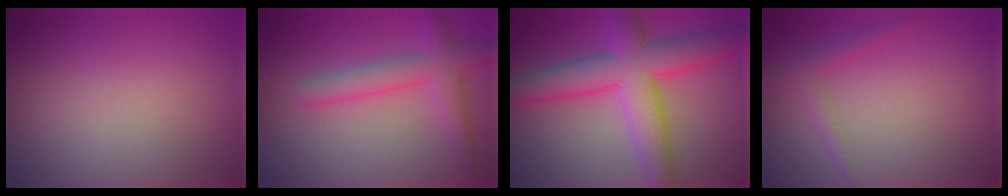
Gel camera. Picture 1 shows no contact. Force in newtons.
{"total": 4.1, "press": 4.0, "slide": 0.2}
{"total": 8.6, "press": 8.6, "slide": 0.1}
{"total": 1.6, "press": 1.6, "slide": 0.1}